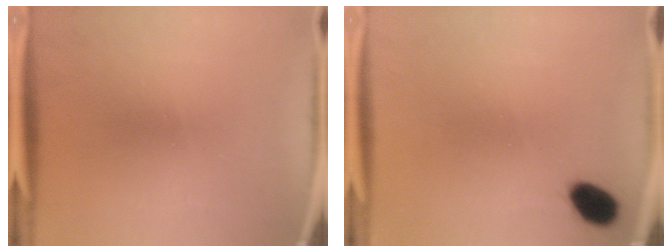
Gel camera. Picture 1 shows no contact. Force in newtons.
{"total": 5.4}